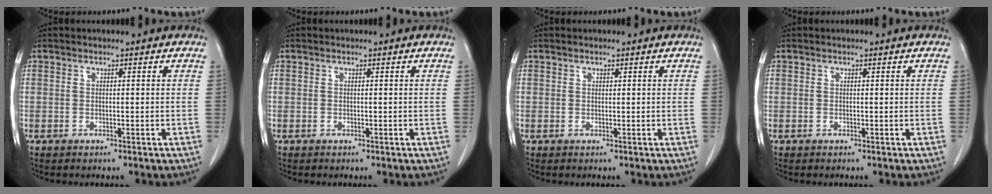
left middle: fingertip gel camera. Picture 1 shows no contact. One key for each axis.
{"total": 0.0}
{"total": 0.0}
{"total": 0.0}